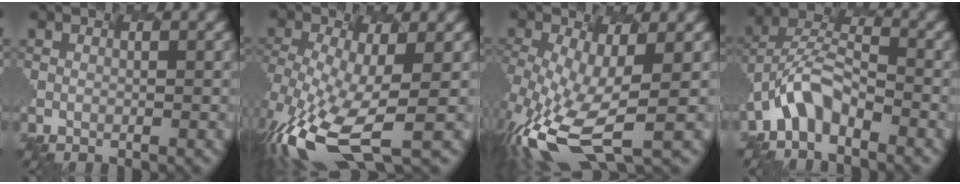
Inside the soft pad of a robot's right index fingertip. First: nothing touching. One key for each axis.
{"total": 9.1, "fx": -5.6, "fy": 1.8, "fz": 7.0, "tx": -0.195, "ty": -0.040, "tz": -0.056}
{"total": 7.9, "fx": -4.4, "fy": 1.7, "fz": 6.3, "tx": -0.180, "ty": -0.035, "tz": -0.042}
{"total": 4.9, "fx": -4.5, "fy": 1.0, "fz": 1.4, "tx": -0.063, "ty": -0.003, "tz": -0.059}